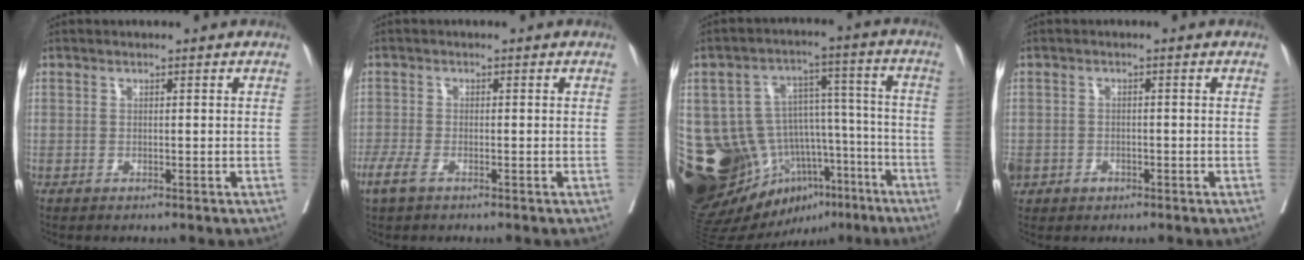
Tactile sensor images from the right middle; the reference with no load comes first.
{"total": 2.7, "force": [-1.7, 1.0, 2.0], "torque": [-0.051, -0.004, -0.032]}
{"total": 24.8, "force": [-11.5, 16.2, 14.9], "torque": [-0.283, 0.055, -0.164]}
{"total": 8.0, "force": [-2.9, 6.8, 3.0], "torque": [-0.103, 0.007, -0.040]}